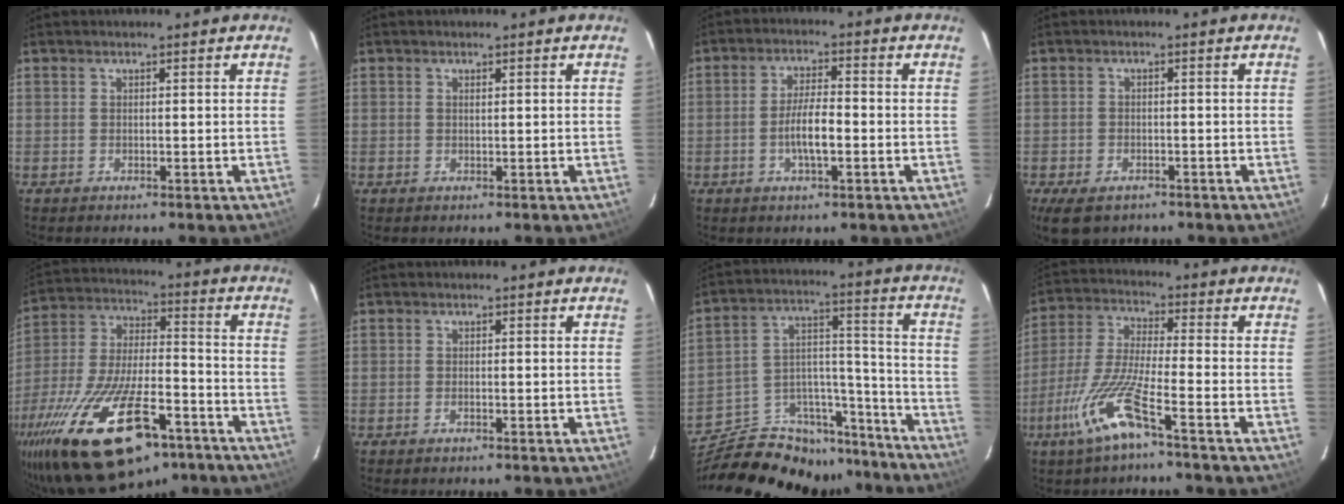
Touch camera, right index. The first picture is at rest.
{"total": 0.0}
{"total": 5.8, "force": [-1.8, 1.4, 5.4], "torque": [-0.106, 0.003, -0.033]}
{"total": 6.4, "force": [-4.2, 3.6, 3.3], "torque": [-0.078, -0.018, -0.067]}
{"total": 29.6, "force": [-18.3, 12.0, 19.9], "torque": [-0.402, -0.041, -0.286]}
{"total": 0.6, "force": [-0.5, 0.2, 0.4], "torque": [-0.009, 0.001, -0.010]}
{"total": 23.9, "force": [-20.0, 10.2, 7.9], "torque": [-0.156, 0.059, -0.285]}
{"total": 11.2, "force": [-6.0, 0.9, 9.4], "torque": [-0.209, -0.007, -0.120]}